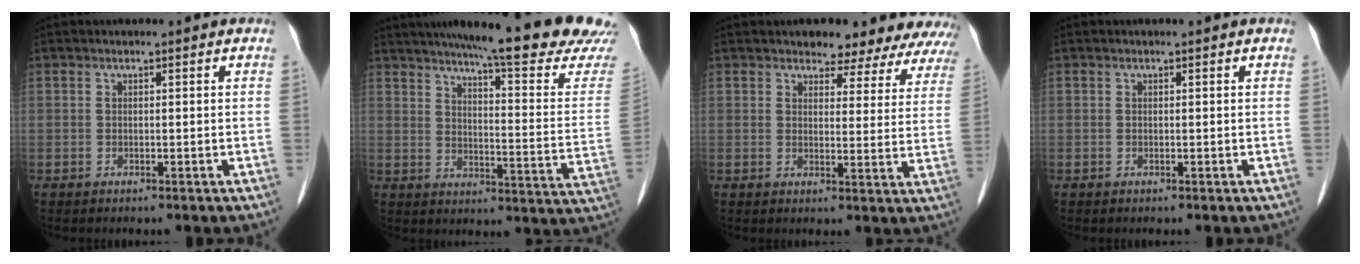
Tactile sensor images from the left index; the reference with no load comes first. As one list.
[{"total": 25.4, "force": [22.1, 1.1, 12.4], "torque": [-0.178, -0.077, 0.270]}, {"total": 14.3, "force": [13.4, 3.9, 3.3], "torque": [-0.005, -0.030, 0.125]}, {"total": 0.0}]